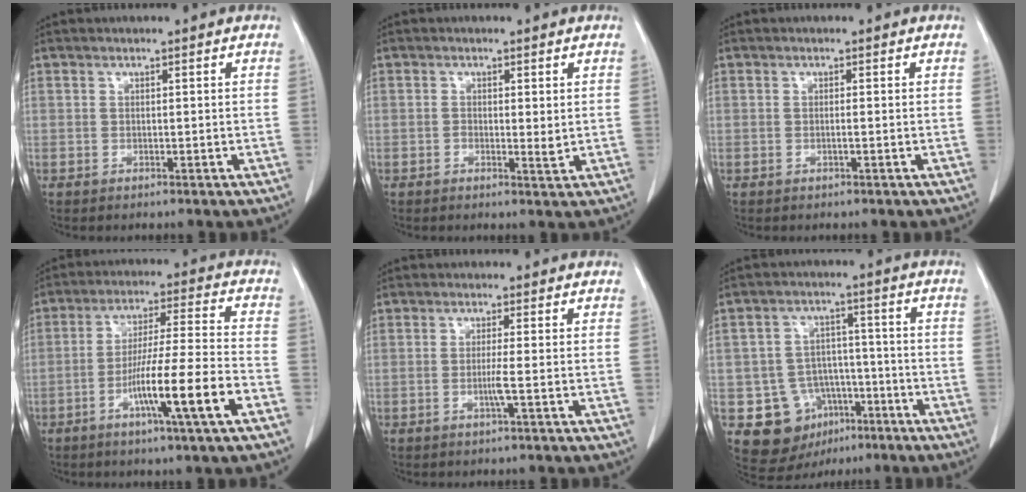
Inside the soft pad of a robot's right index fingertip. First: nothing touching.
{"total": 2.0, "force": [0.0, 0.7, 1.9], "torque": [-0.029, -0.004, 0.000]}
{"total": 0.6, "force": [-0.2, -0.1, 0.6], "torque": [-0.010, 0.001, -0.003]}
{"total": 12.9, "force": [-5.5, -0.7, 11.7], "torque": [-0.206, -0.006, -0.096]}
{"total": 2.2, "force": [-0.6, -0.6, 2.0], "torque": [-0.040, -0.003, -0.014]}
{"total": 10.7, "force": [-4.7, 9.0, 3.4], "torque": [-0.053, 0.032, -0.060]}